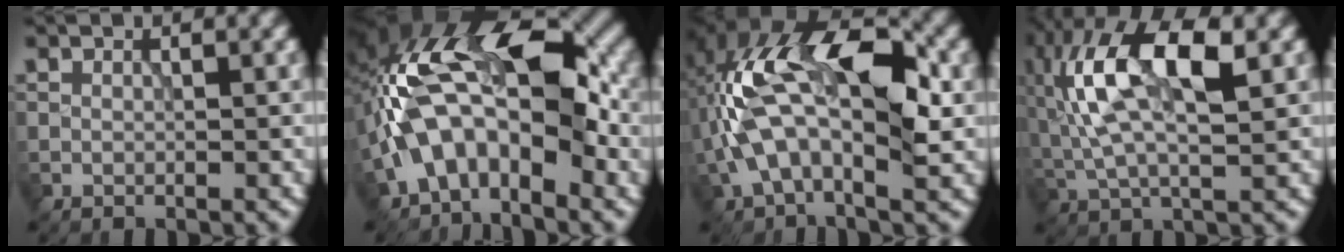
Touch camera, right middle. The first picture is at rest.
{"total": 12.3, "force": [-1.6, 6.2, 10.5], "torque": [-0.176, 0.030, -0.043]}
{"total": 11.3, "force": [0.2, 5.5, 9.9], "torque": [-0.183, 0.026, -0.006]}
{"total": 10.4, "force": [2.4, 4.0, 9.3], "torque": [-0.193, 0.014, 0.039]}